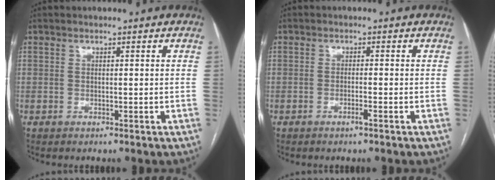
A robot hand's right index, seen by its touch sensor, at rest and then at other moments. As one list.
[{"total": 1.4, "force": [-0.9, -0.2, 1.1], "torque": [-0.019, -0.002, -0.019]}]